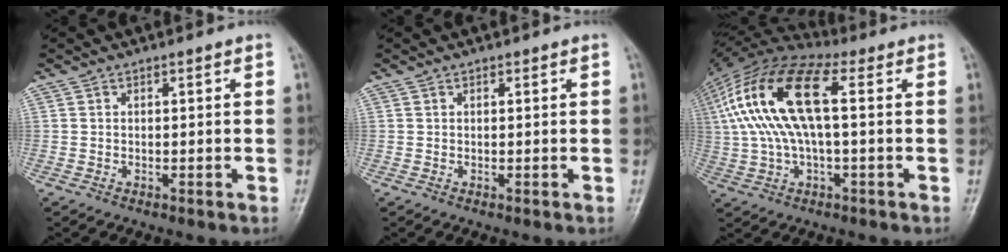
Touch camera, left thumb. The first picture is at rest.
{"total": 0.0}
{"total": 18.6, "force": [2.5, 7.7, 16.8], "torque": [-0.352, 0.039, 0.039]}